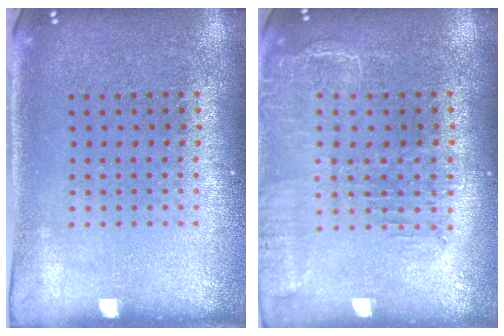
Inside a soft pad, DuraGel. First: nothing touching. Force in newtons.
{"total": 1.6, "press": 1.5, "slide": 0.7}